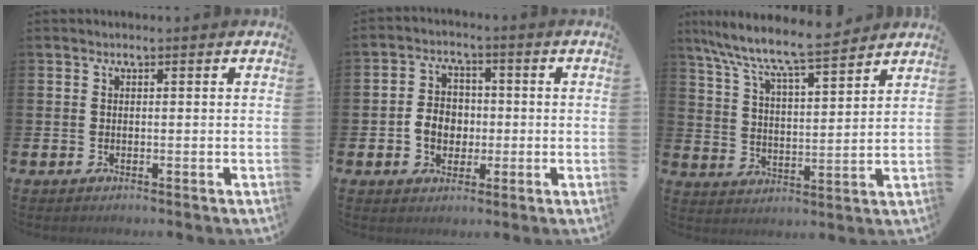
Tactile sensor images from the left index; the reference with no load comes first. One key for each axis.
{"total": 4.7, "fx": -0.8, "fy": 3.9, "fz": 2.5, "tx": -0.041, "ty": 0.007, "tz": -0.021}
{"total": 8.4, "fx": 7.9, "fy": 0.5, "fz": 2.9, "tx": -0.093, "ty": -0.059, "tz": 0.135}